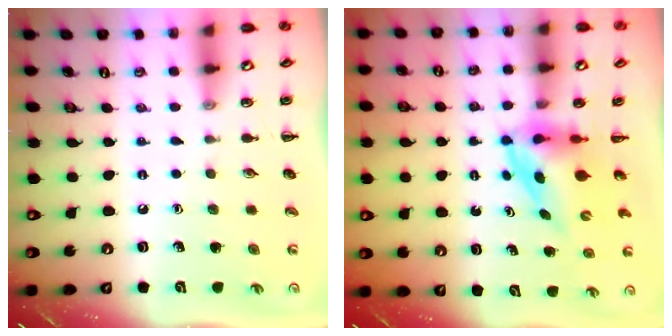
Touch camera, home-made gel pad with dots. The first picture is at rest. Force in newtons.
{"total": 3.9, "press": 3.8, "slide": 0.8}